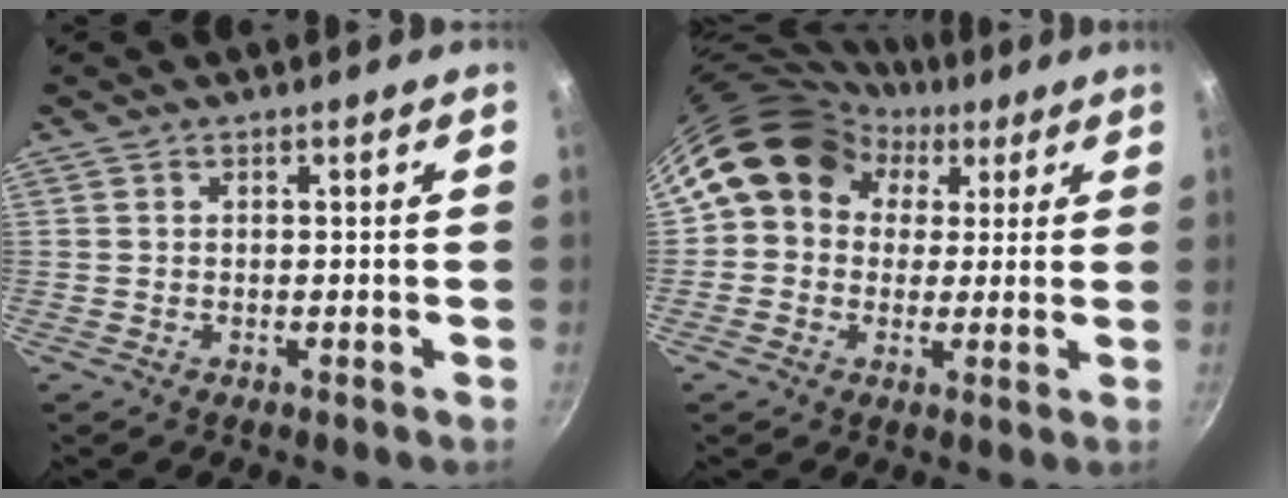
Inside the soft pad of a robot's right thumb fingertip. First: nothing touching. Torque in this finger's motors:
{"motor_torque": [0.69, 3.56, 0.76, -0.63, 0.32]}